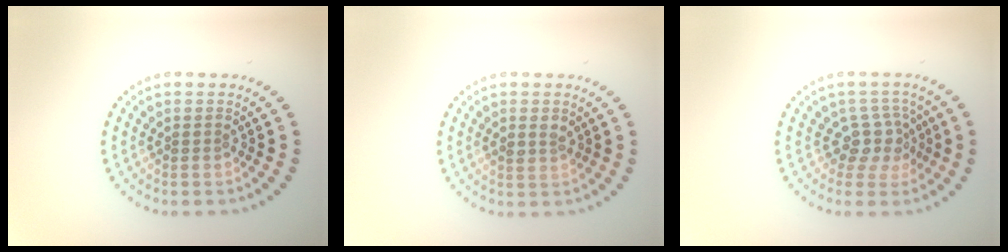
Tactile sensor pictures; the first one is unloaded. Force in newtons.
{"total": 1.3, "press": 1.3, "slide": 0.3}
{"total": 2.7, "press": 2.1, "slide": 1.7}